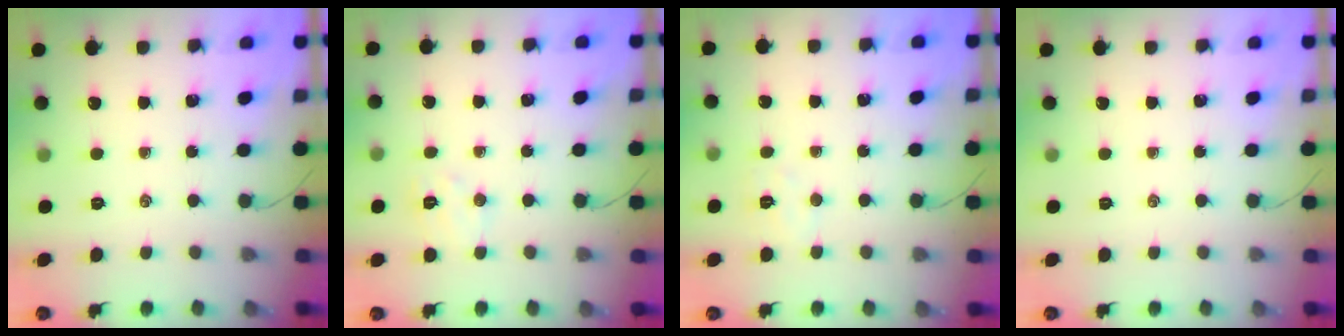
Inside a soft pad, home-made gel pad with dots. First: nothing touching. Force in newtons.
{"total": 6.0, "press": 5.9, "slide": 1.0}
{"total": 4.3, "press": 4.2, "slide": 0.9}
{"total": 0.0}